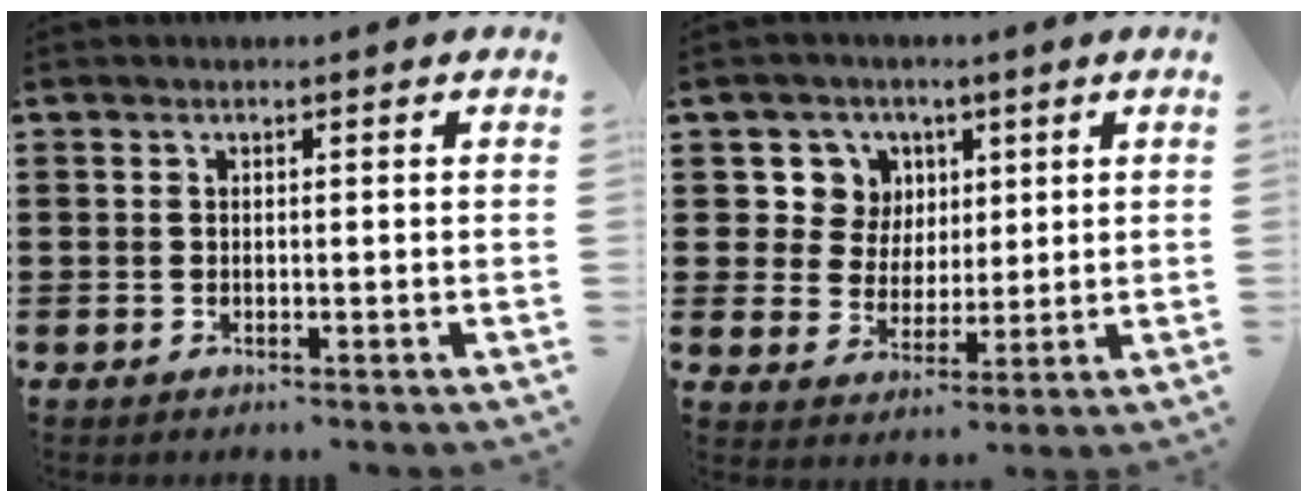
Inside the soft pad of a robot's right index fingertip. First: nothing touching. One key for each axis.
{"total": 6.7, "fx": 2.6, "fy": 6.1, "fz": 0.9, "tx": -0.046, "ty": 0.008, "tz": 0.047}